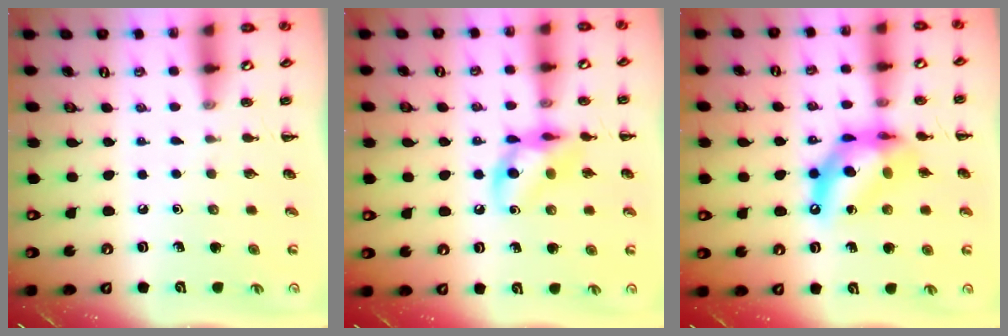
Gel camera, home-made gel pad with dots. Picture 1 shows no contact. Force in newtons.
{"total": 12.3, "press": 12.2, "slide": 1.3}
{"total": 12.8, "press": 12.3, "slide": 3.6}